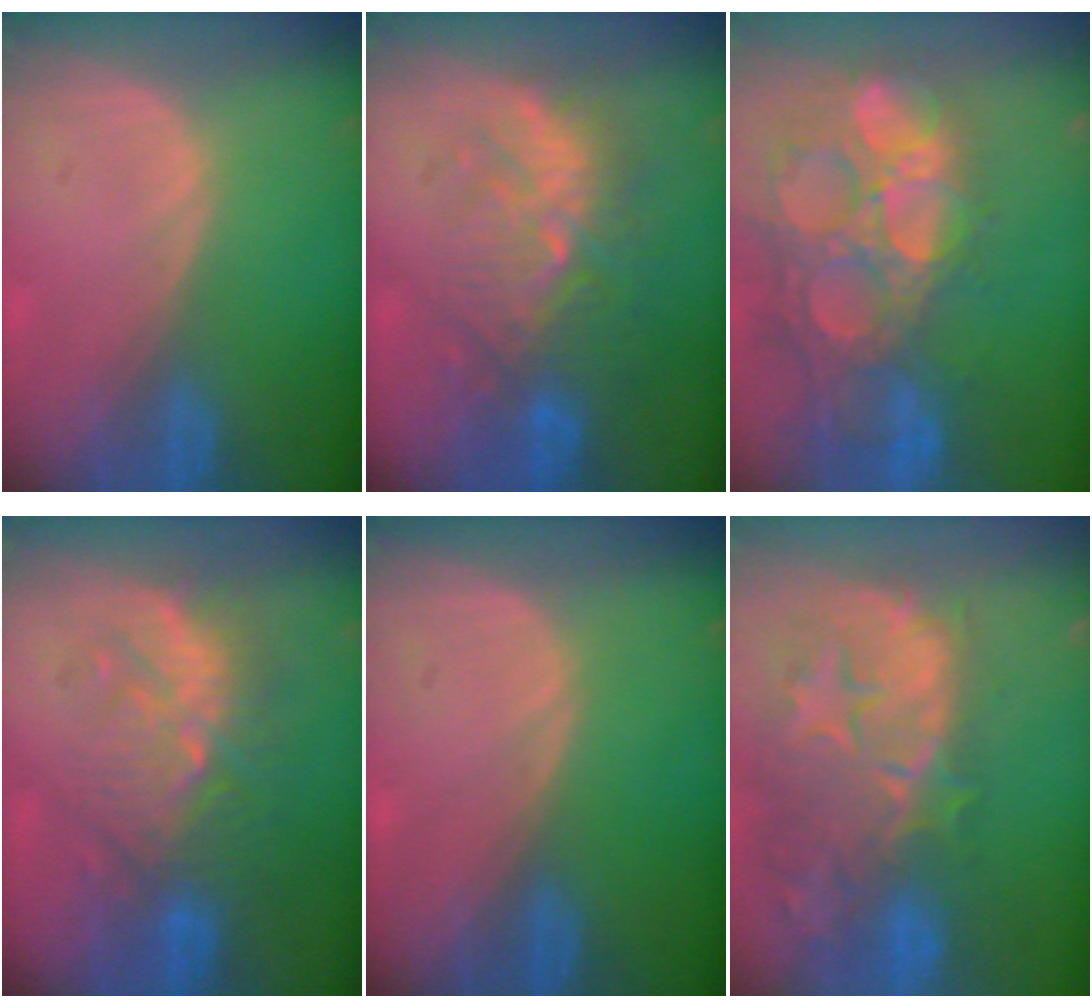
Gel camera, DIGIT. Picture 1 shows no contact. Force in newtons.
{"total": 10.0, "press": 9.3, "slide": 3.6}
{"total": 15.1, "press": 12.5, "slide": 8.5}
{"total": 9.1, "press": 9.0, "slide": 1.6}
{"total": 0.0}
{"total": 14.2, "press": 12.0, "slide": 7.6}